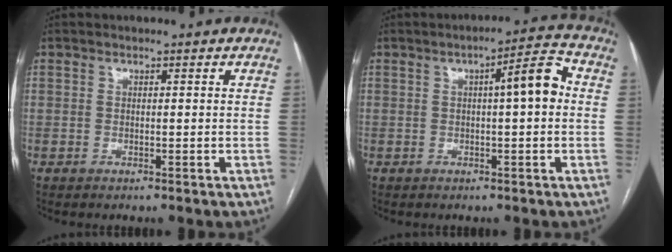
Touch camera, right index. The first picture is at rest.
{"total": 6.5, "force": [0.7, 1.0, 6.4], "torque": [-0.092, 0.022, 0.006]}